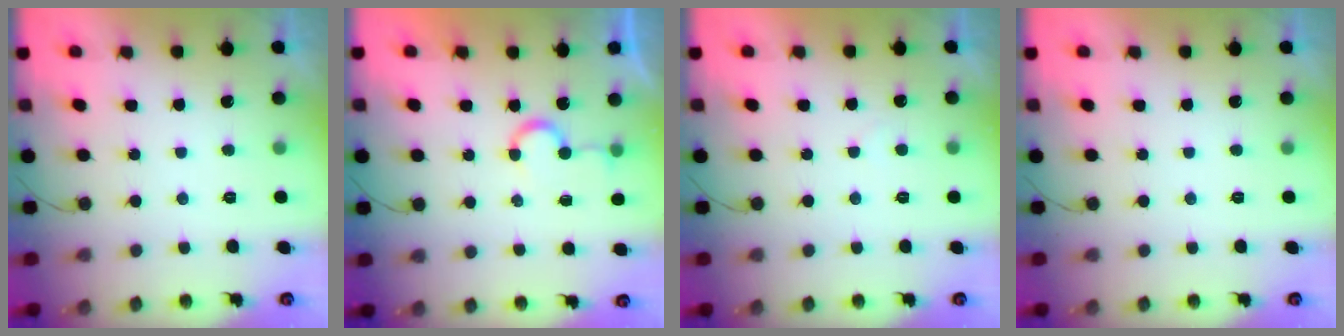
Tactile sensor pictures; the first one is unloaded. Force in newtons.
{"total": 5.4, "press": 5.4, "slide": 0.4}
{"total": 4.1, "press": 4.1, "slide": 0.2}
{"total": 0.0}